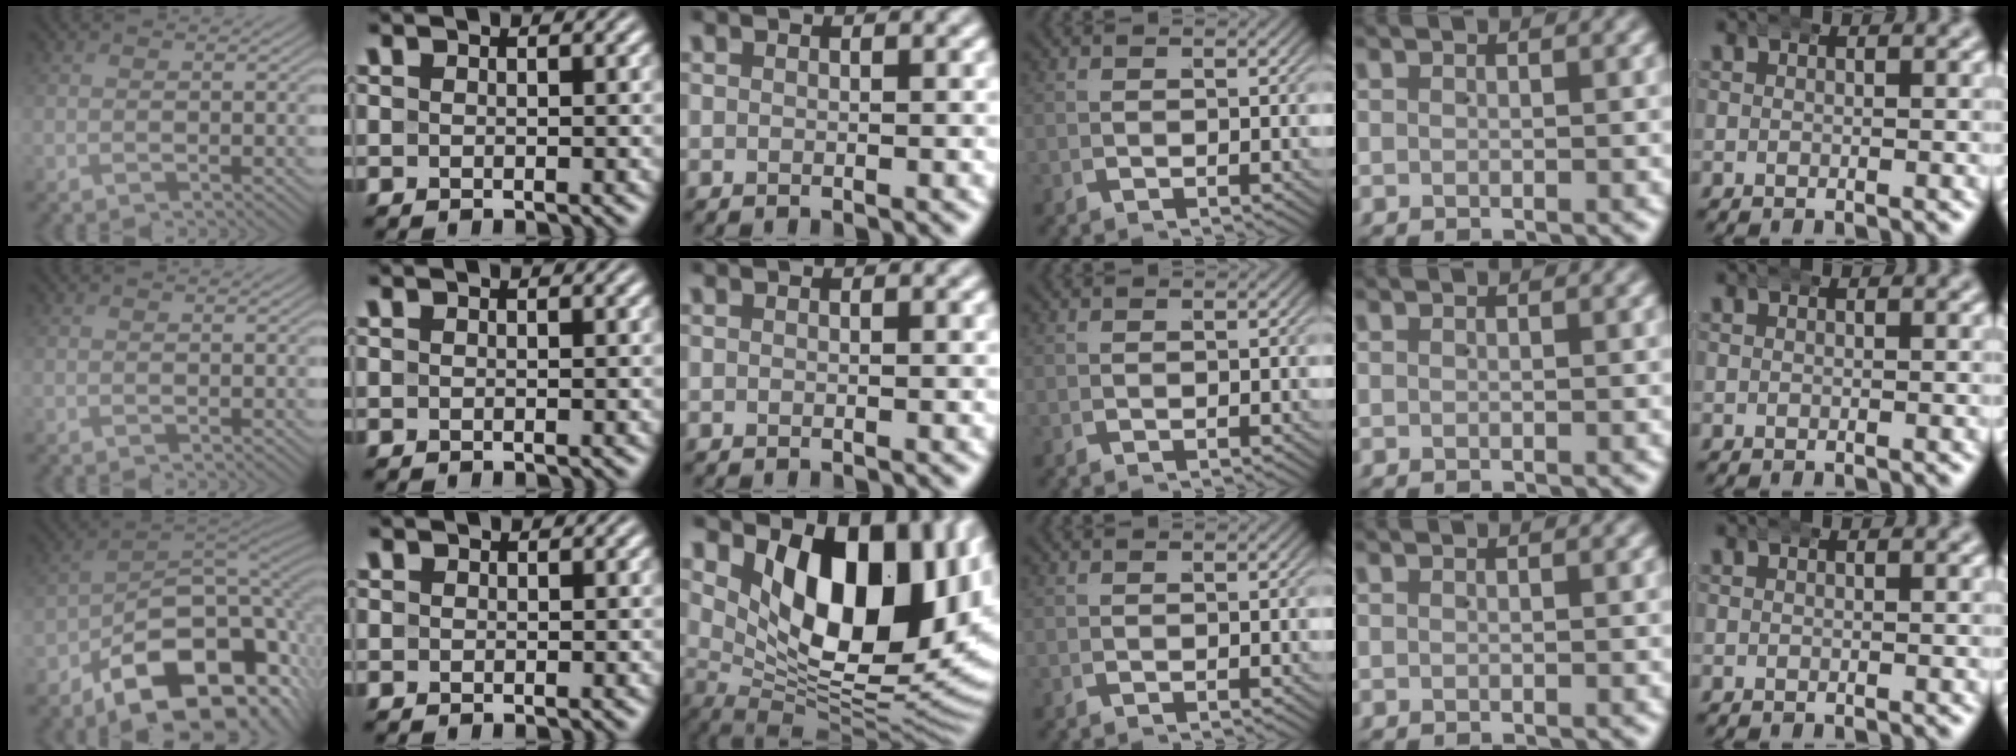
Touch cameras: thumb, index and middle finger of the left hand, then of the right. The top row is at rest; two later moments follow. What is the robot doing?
{"motion": "wrap", "object": "arm wrap"}